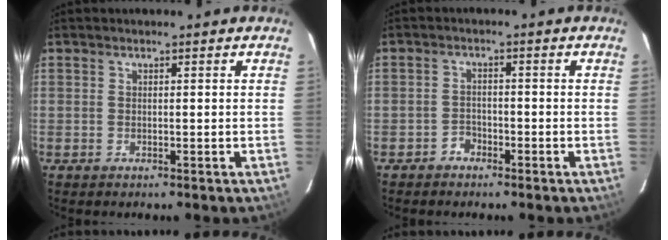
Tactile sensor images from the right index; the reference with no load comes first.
{"total": 2.2, "force": [-1.8, 1.2, 0.1], "torque": [-0.002, 0.005, -0.031]}